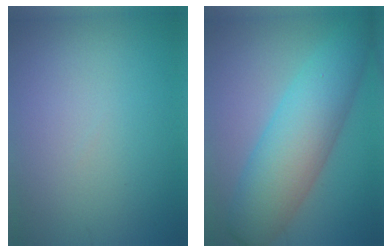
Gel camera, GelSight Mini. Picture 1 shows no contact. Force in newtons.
{"total": 8.1, "press": 8.1, "slide": 0.0}